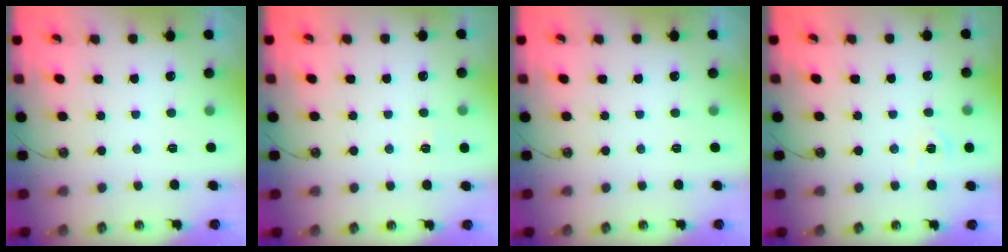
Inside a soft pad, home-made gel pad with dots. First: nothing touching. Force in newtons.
{"total": 4.0, "press": 4.0, "slide": 0.4}
{"total": 0.0}
{"total": 7.1, "press": 7.0, "slide": 0.5}